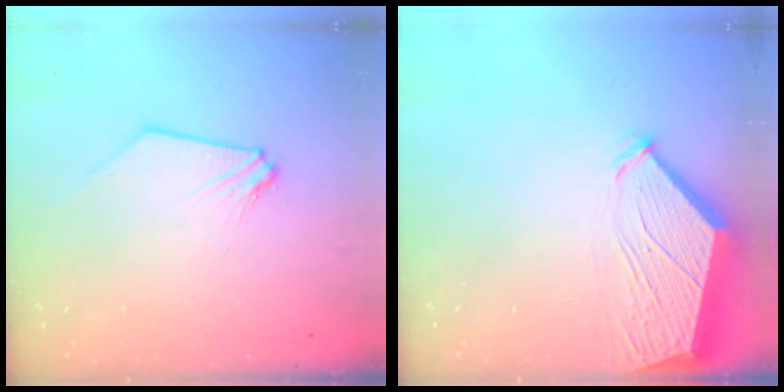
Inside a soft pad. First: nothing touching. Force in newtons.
{"total": 5.9, "press": 5.9, "slide": 0.8}